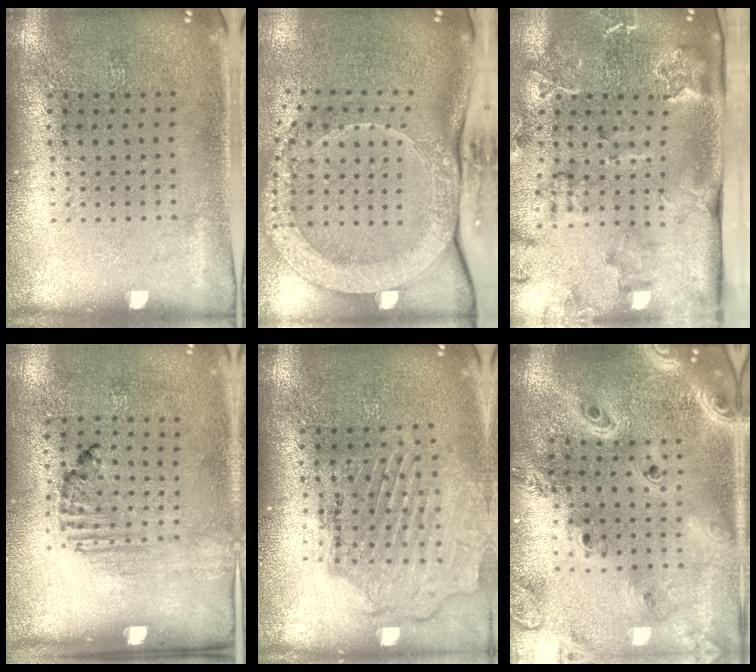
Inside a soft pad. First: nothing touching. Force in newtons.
{"total": 3.2, "press": 2.3, "slide": 2.3}
{"total": 2.5, "press": 2.3, "slide": 0.9}
{"total": 1.5, "press": 1.2, "slide": 1.0}
{"total": 1.6, "press": 1.6, "slide": 0.3}
{"total": 3.5, "press": 2.7, "slide": 2.1}